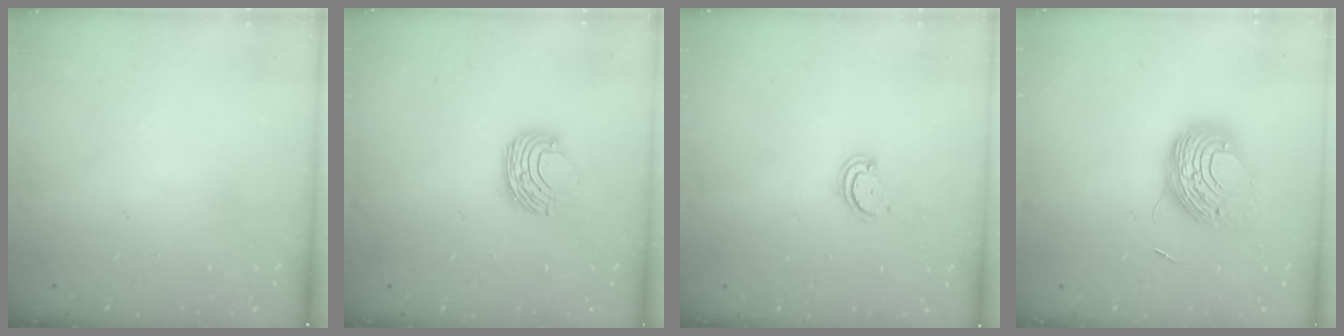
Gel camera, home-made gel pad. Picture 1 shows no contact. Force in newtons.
{"total": 8.0, "press": 7.9, "slide": 0.4}
{"total": 2.6, "press": 2.6, "slide": 0.3}
{"total": 9.5, "press": 9.5, "slide": 0.7}